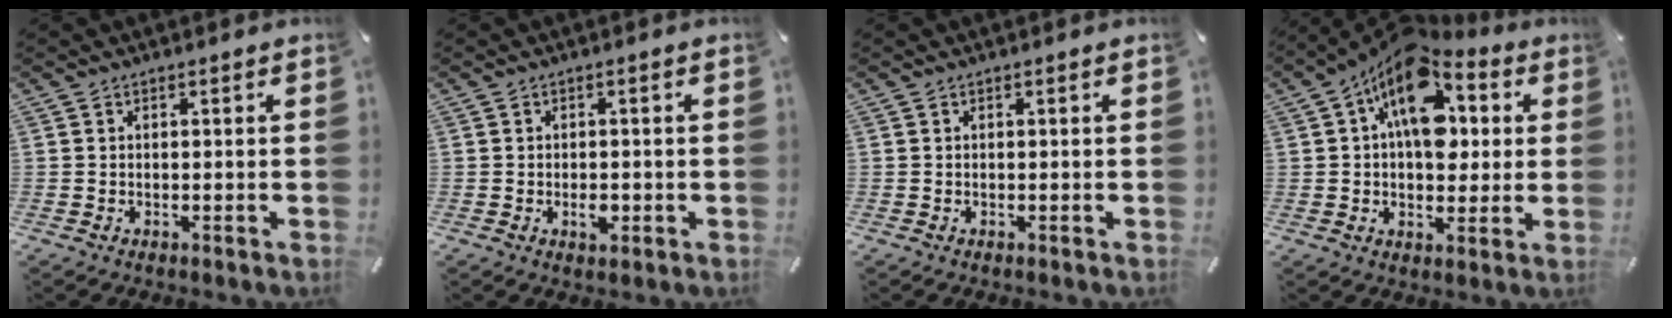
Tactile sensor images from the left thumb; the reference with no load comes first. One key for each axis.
{"total": 3.2, "fx": -0.9, "fy": 1.8, "fz": 2.4, "tx": -0.041, "ty": 0.003, "tz": -0.014}
{"total": 0.0}
{"total": 16.9, "fx": 5.0, "fy": 10.6, "fz": 12.1, "tx": -0.196, "ty": -0.039, "tz": 0.084}